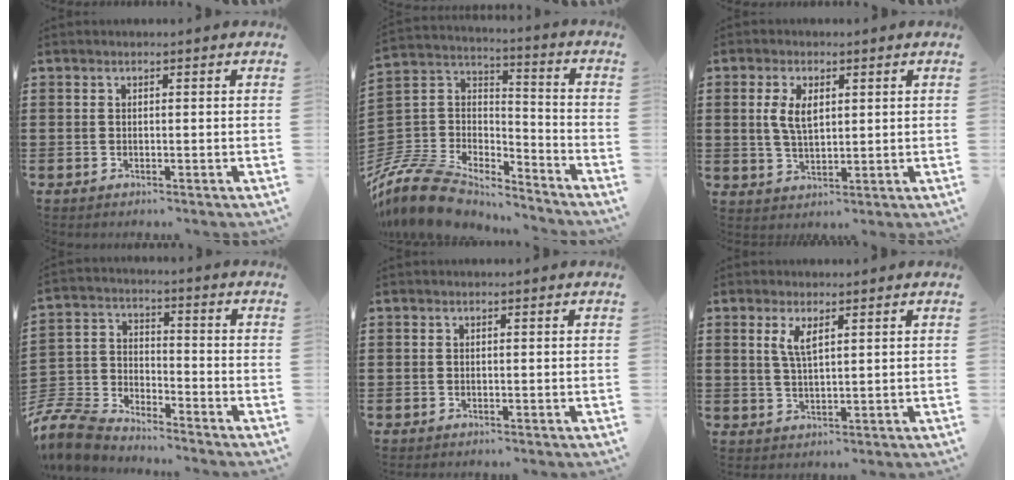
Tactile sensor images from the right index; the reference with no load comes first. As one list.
[{"total": 11.6, "force": [-10.2, 4.2, 3.4], "torque": [-0.105, 0.012, -0.210]}, {"total": 4.7, "force": [1.0, 2.4, 4.0], "torque": [-0.084, 0.008, 0.017]}, {"total": 8.4, "force": [-8.1, 1.8, 1.6], "torque": [-0.063, 0.004, -0.170]}, {"total": 0.0}, {"total": 3.4, "force": [1.6, 1.0, 2.8], "torque": [-0.059, 0.005, 0.027]}]